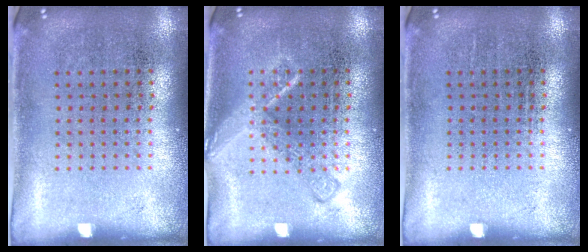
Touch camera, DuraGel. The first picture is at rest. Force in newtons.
{"total": 2.3, "press": 2.3, "slide": 0.5}
{"total": 0.0}